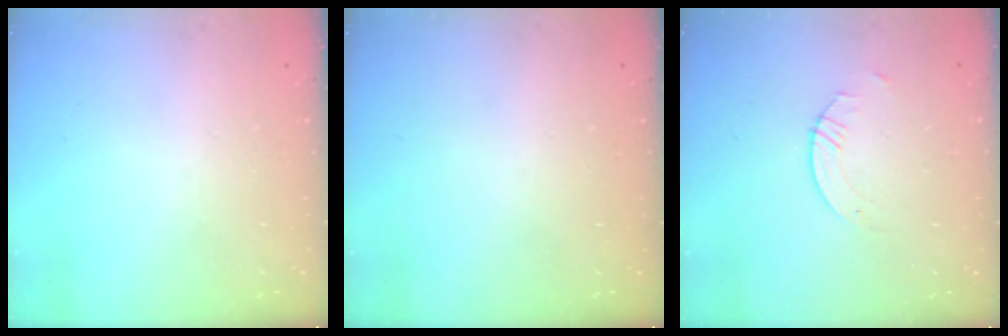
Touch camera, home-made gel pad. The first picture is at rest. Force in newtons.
{"total": 0.0}
{"total": 0.8, "press": 0.8, "slide": 0.2}